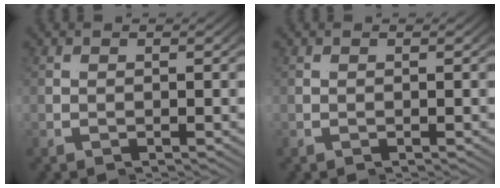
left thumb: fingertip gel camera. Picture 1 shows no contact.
{"total": 0.0}